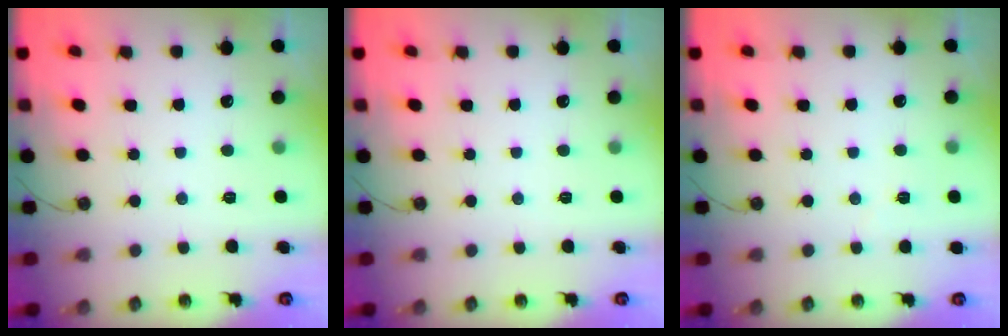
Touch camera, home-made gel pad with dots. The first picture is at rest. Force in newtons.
{"total": 0.0}
{"total": 2.2, "press": 2.2, "slide": 0.7}